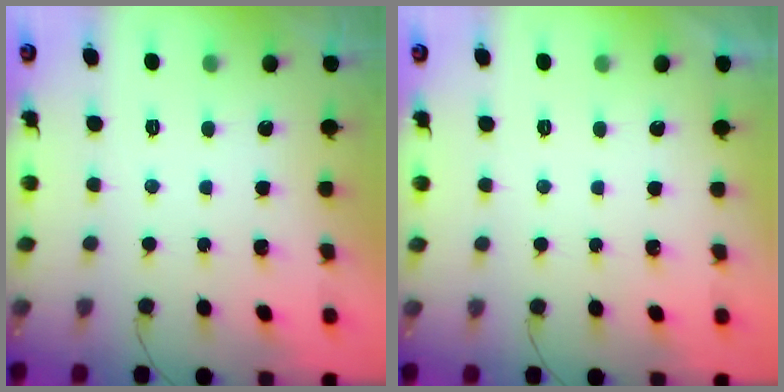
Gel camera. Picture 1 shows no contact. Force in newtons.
{"total": 1.0, "press": 1.0, "slide": 0.1}